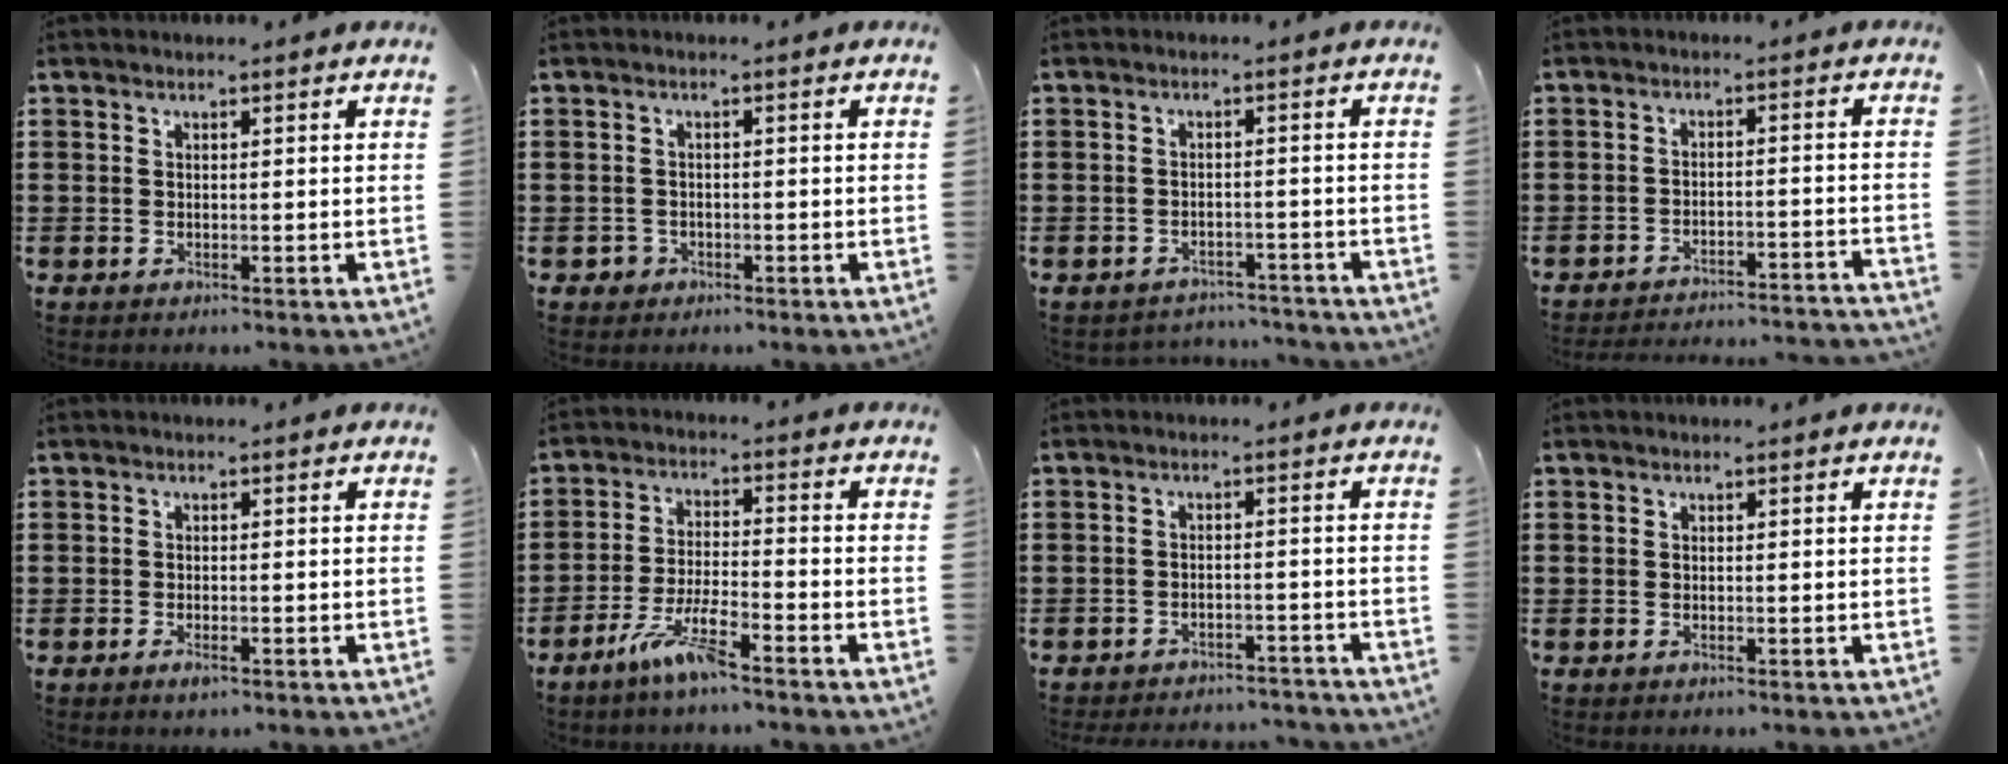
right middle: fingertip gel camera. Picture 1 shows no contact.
{"total": 1.0, "force": [-0.7, 0.8, 0.2], "torque": [-0.006, 0.002, -0.016]}
{"total": 2.4, "force": [-2.4, 0.3, -0.1], "torque": [-0.006, 0.000, -0.052]}
{"total": 3.5, "force": [-3.4, -0.3, 0.6], "torque": [-0.012, 0.000, -0.071]}
{"total": 1.2, "force": [-0.7, 0.3, 0.9], "torque": [-0.019, -0.007, -0.011]}
{"total": 6.9, "force": [-4.9, 0.9, 4.8], "torque": [-0.102, -0.005, -0.091]}
{"total": 2.7, "force": [-2.7, 0.1, 0.1], "torque": [-0.005, 0.001, -0.056]}
{"total": 0.0}